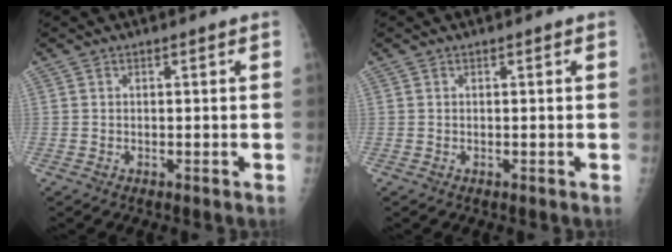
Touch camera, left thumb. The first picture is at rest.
{"total": 0.0}